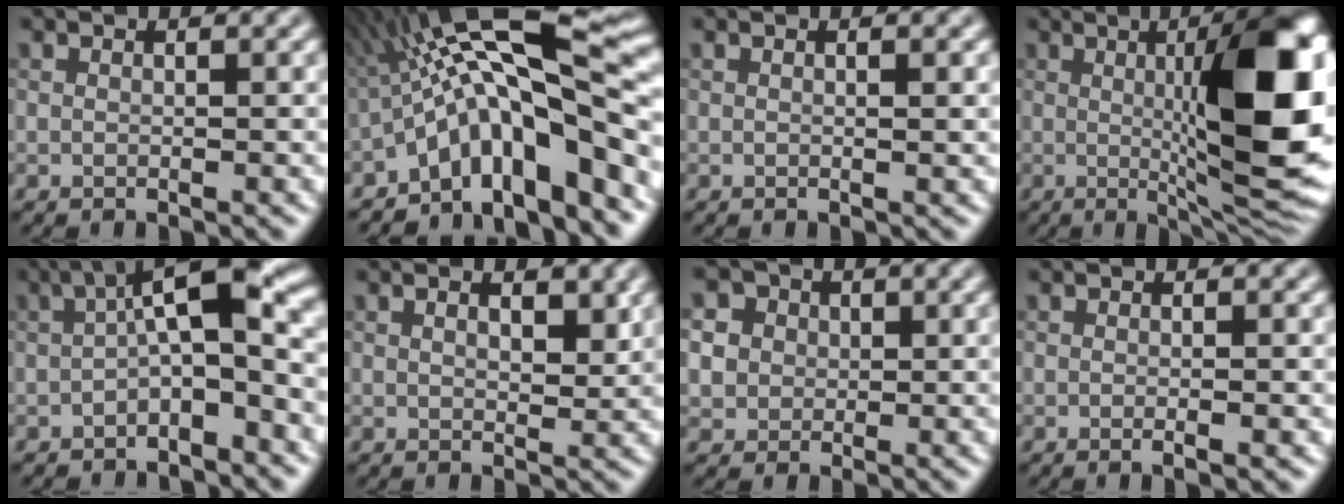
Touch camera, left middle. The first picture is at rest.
{"total": 12.8, "force": [-3.3, 3.3, 11.9], "torque": [-0.179, 0.041, -0.050]}
{"total": 1.0, "force": [0.0, 0.3, 1.0], "torque": [-0.010, 0.006, -0.002]}
{"total": 12.5, "force": [0.1, 2.5, 12.2], "torque": [-0.155, 0.006, 0.013]}
{"total": 6.2, "force": [-0.1, 1.4, 6.0], "torque": [-0.096, 0.024, -0.004]}
{"total": 2.1, "force": [1.2, 0.6, 1.6], "torque": [-0.015, 0.001, 0.023]}
{"total": 4.8, "force": [1.5, 4.3, 1.7], "torque": [-0.055, 0.024, 0.030]}
{"total": 1.4, "force": [-0.6, 0.1, 1.2], "torque": [-0.021, 0.004, -0.006]}